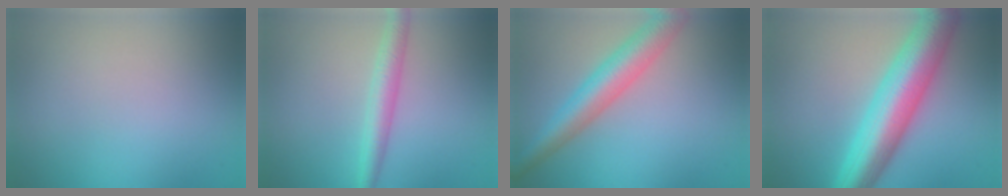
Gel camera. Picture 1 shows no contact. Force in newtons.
{"total": 2.9, "press": 2.9, "slide": 0.0}
{"total": 5.4, "press": 5.4, "slide": 0.2}
{"total": 9.6, "press": 9.6, "slide": 0.2}